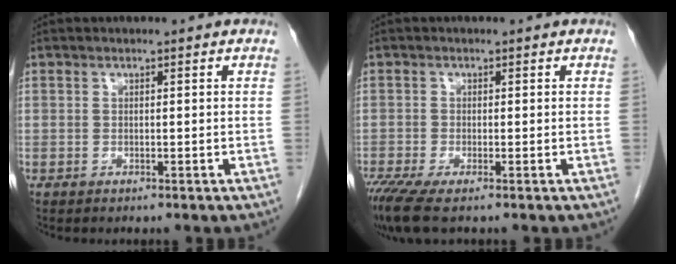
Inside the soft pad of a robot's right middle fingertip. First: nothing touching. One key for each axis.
{"total": 4.5, "fx": -3.0, "fy": 0.6, "fz": 3.3, "tx": -0.065, "ty": -0.015, "tz": -0.056}